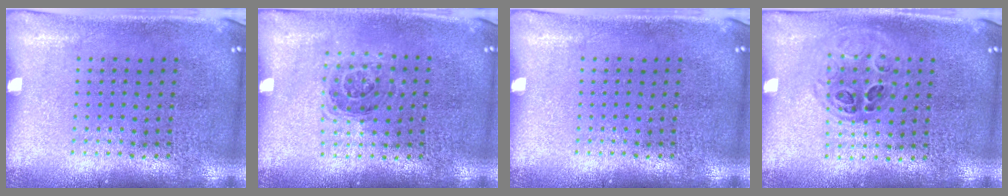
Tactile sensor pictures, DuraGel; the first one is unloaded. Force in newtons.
{"total": 1.1, "press": 1.0, "slide": 0.5}
{"total": 0.0}
{"total": 1.0, "press": 0.9, "slide": 0.4}